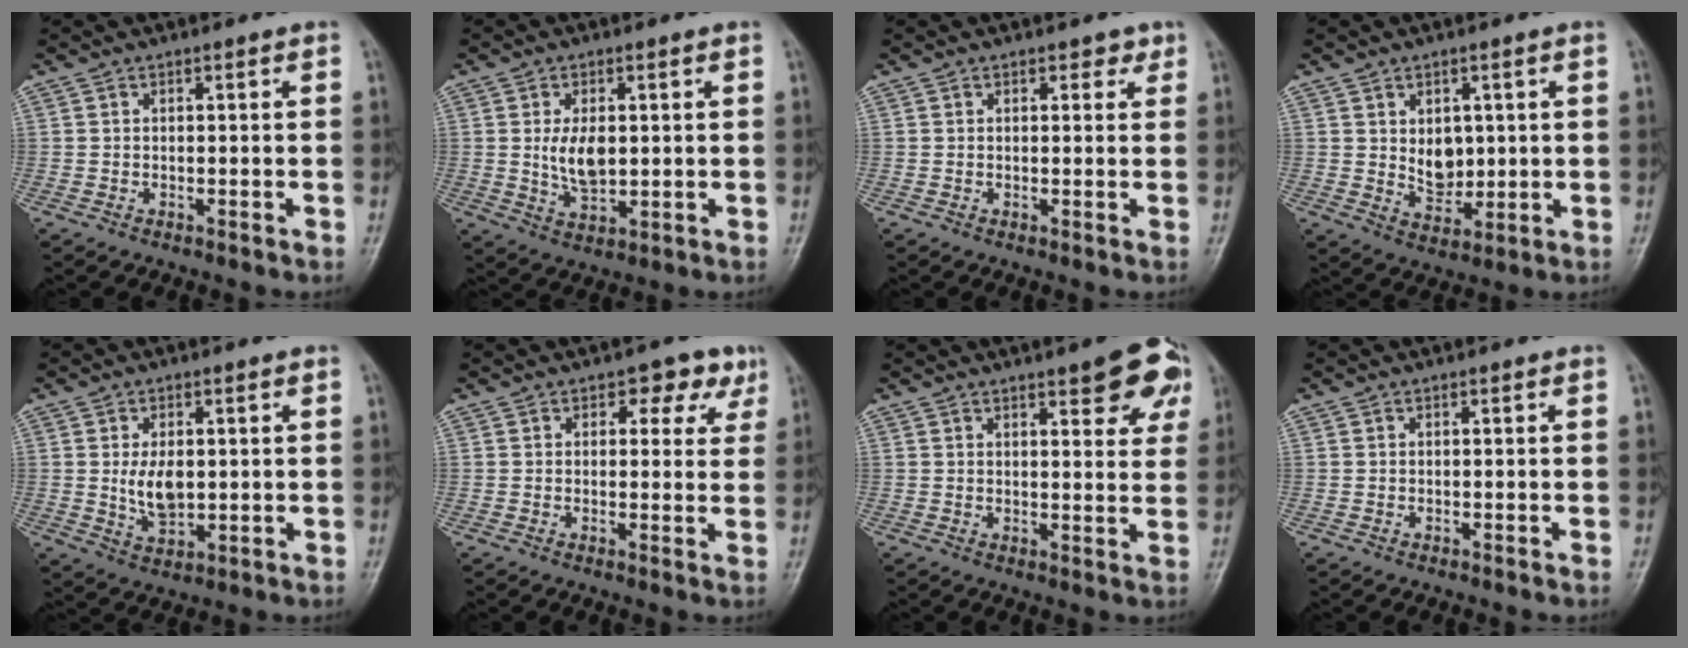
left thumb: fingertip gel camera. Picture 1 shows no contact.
{"total": 6.4, "force": [0.7, 3.5, 5.3], "torque": [-0.089, -0.011, 0.019]}
{"total": 2.0, "force": [1.2, 1.2, 0.9], "torque": [0.007, -0.004, 0.012]}
{"total": 6.1, "force": [1.1, 4.5, 4.0], "torque": [-0.040, -0.015, 0.031]}
{"total": 6.2, "force": [0.5, 3.6, 5.1], "torque": [-0.081, -0.011, 0.017]}
{"total": 5.5, "force": [2.7, 3.6, 3.1], "torque": [0.004, -0.007, 0.027]}
{"total": 10.7, "force": [5.6, 3.7, 8.4], "torque": [-0.067, -0.017, 0.064]}
{"total": 0.0}